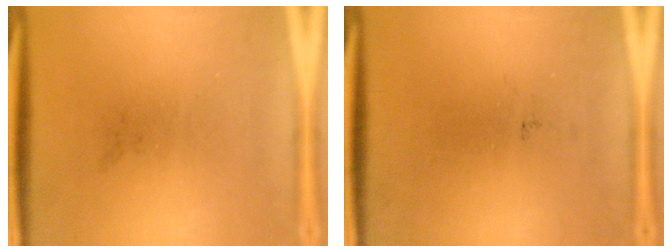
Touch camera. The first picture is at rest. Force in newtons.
{"total": 0.0}